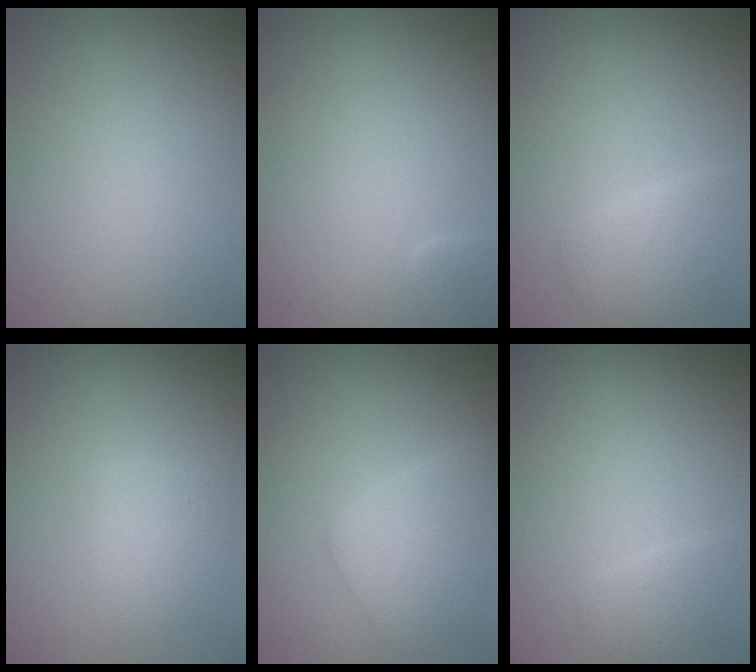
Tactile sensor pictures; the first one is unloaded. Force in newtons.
{"total": 1.0, "press": 1.0, "slide": 0.1}
{"total": 2.6, "press": 2.6, "slide": 0.2}
{"total": 1.9, "press": 1.9, "slide": 0.0}
{"total": 3.3, "press": 3.3, "slide": 0.2}
{"total": 1.6, "press": 1.6, "slide": 0.1}